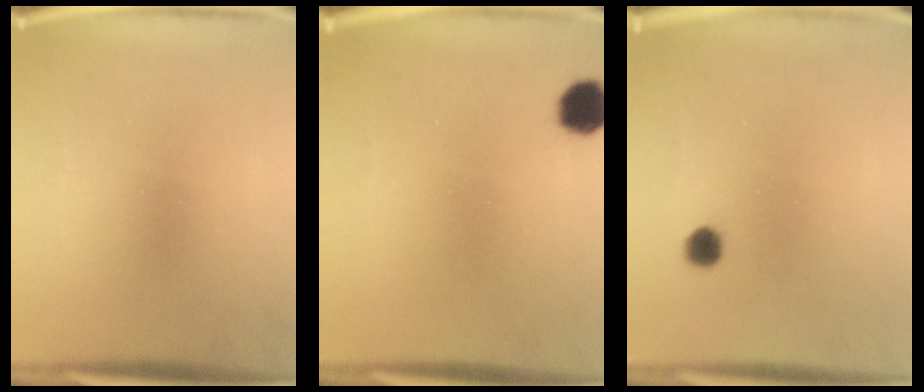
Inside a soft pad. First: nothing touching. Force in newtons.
{"total": 5.0}
{"total": 2.2}